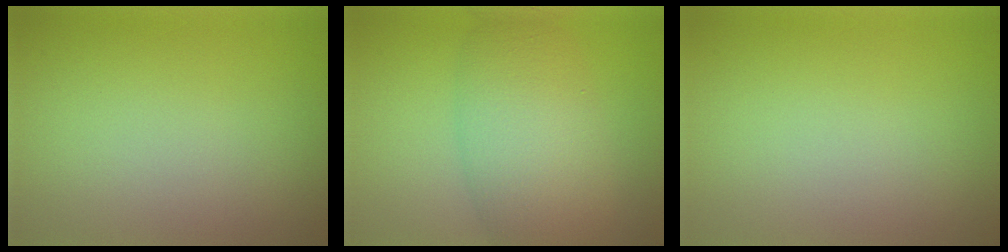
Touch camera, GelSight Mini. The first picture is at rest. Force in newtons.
{"total": 6.9, "press": 6.9, "slide": 0.5}
{"total": 0.0}